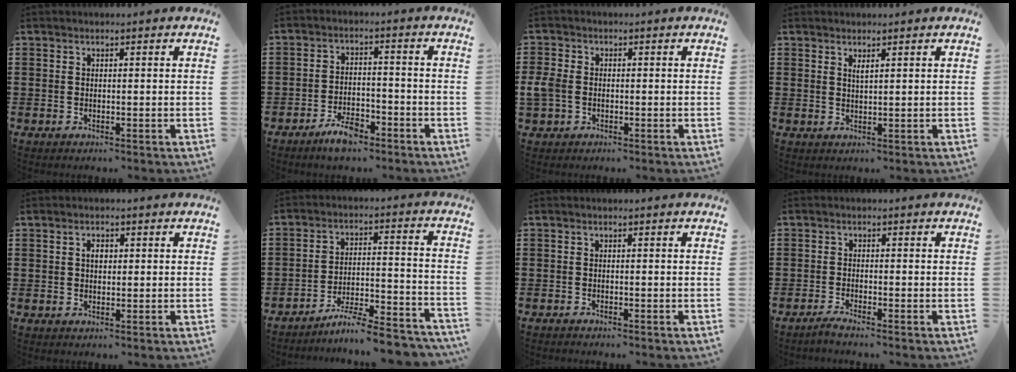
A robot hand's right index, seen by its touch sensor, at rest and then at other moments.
{"total": 5.0, "force": [-3.6, 1.8, 2.9], "torque": [-0.051, 0.013, -0.068]}
{"total": 2.8, "force": [-0.9, 2.1, 1.7], "torque": [-0.056, -0.005, -0.023]}
{"total": 1.1, "force": [0.8, 0.1, 0.7], "torque": [-0.014, 0.001, 0.014]}
{"total": 1.8, "force": [0.4, 1.1, 1.3], "torque": [-0.027, 0.009, 0.005]}
{"total": 6.7, "force": [-6.1, 0.1, 2.7], "torque": [-0.040, -0.001, -0.118]}
{"total": 0.8, "force": [-0.8, 0.1, -0.1], "torque": [-0.001, 0.001, -0.016]}
{"total": 1.5, "force": [-1.3, -0.1, 0.7], "torque": [-0.011, -0.002, -0.024]}